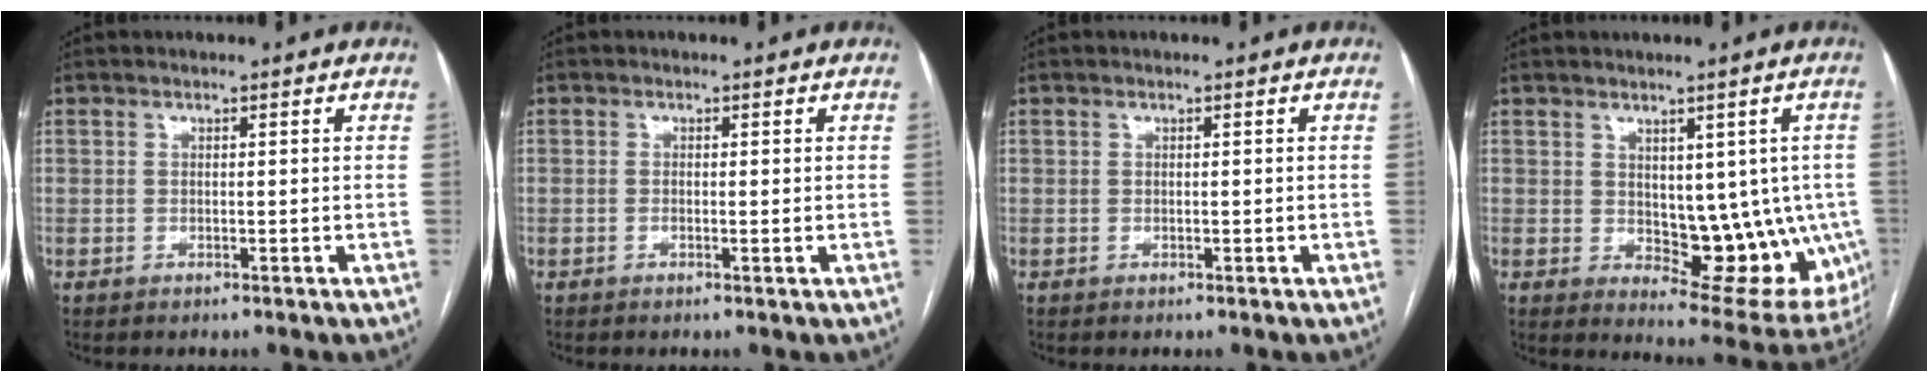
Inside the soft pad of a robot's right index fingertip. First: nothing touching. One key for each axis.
{"total": 0.9, "fx": -0.1, "fy": 0.2, "fz": 0.8, "tx": -0.014, "ty": -0.002, "tz": -0.002}
{"total": 0.0}
{"total": 13.0, "fx": -0.4, "fy": 6.8, "fz": 11.1, "tx": -0.116, "ty": 0.001, "tz": 0.015}